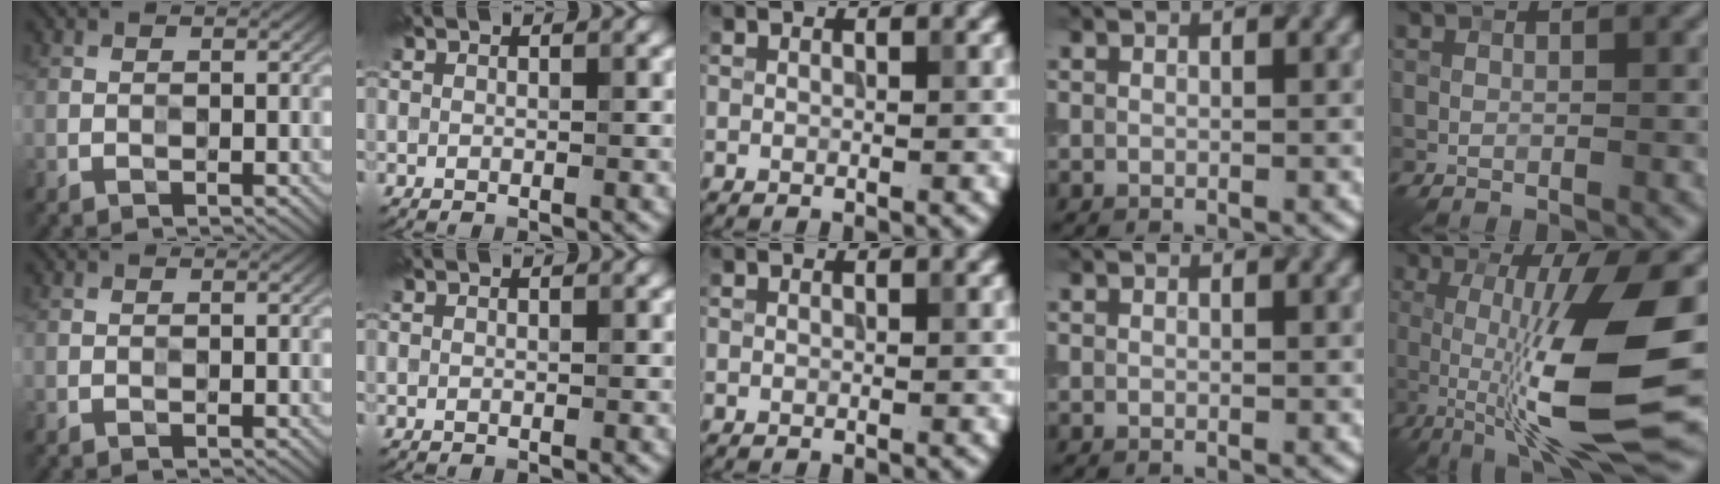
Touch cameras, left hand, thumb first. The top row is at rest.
{"little": {"total": 12.3, "force": [-1.6, 2.7, 11.9], "torque": [-0.192, -0.004, -0.032]}}